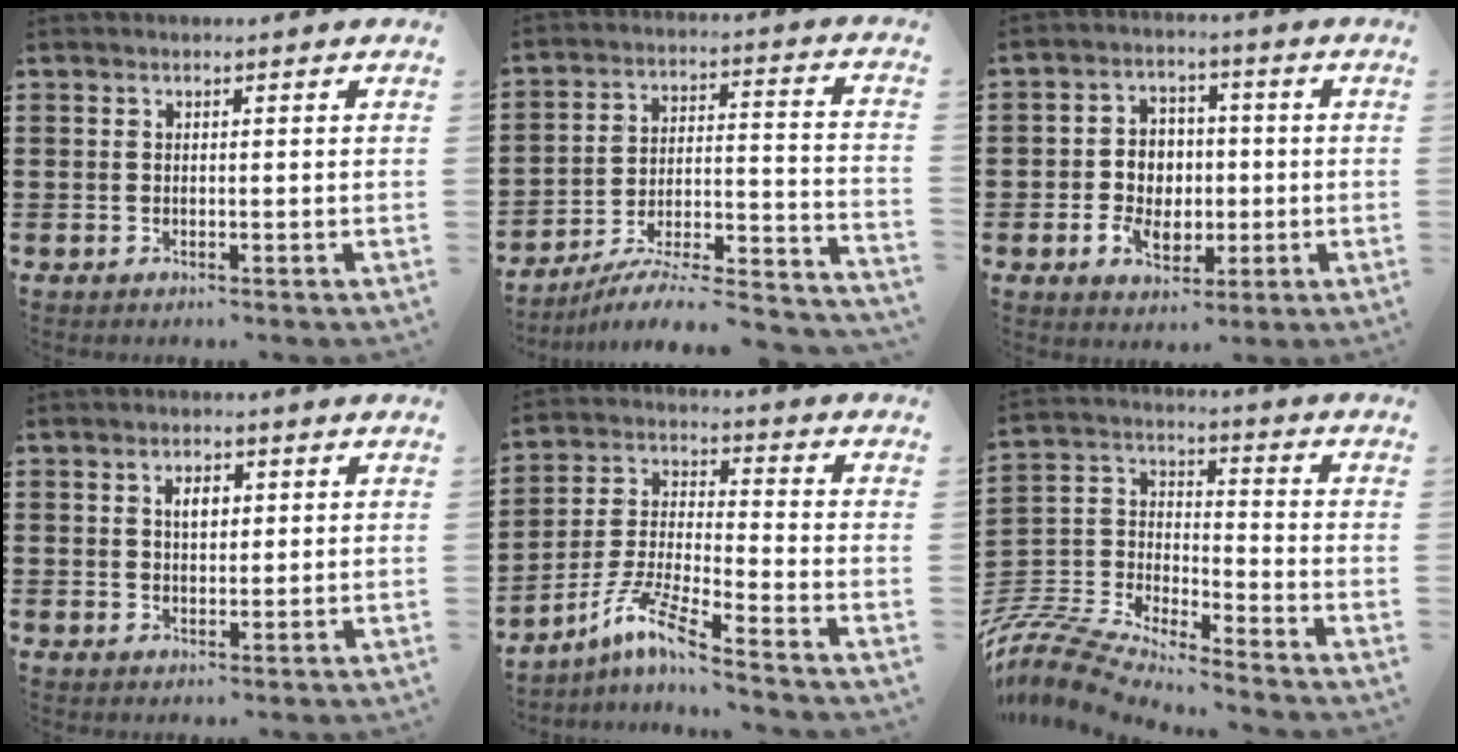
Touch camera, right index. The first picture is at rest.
{"total": 5.8, "force": [-5.1, 0.6, 2.6], "torque": [-0.039, -0.010, -0.103]}
{"total": 6.2, "force": [-1.0, 5.2, 3.3], "torque": [-0.064, 0.014, -0.018]}
{"total": 2.5, "force": [0.8, 1.4, 2.0], "torque": [-0.035, 0.003, 0.010]}
{"total": 9.0, "force": [-6.9, 0.2, 5.7], "torque": [-0.138, -0.015, -0.143]}
{"total": 7.8, "force": [-7.6, 0.7, 1.7], "torque": [-0.068, -0.017, -0.162]}